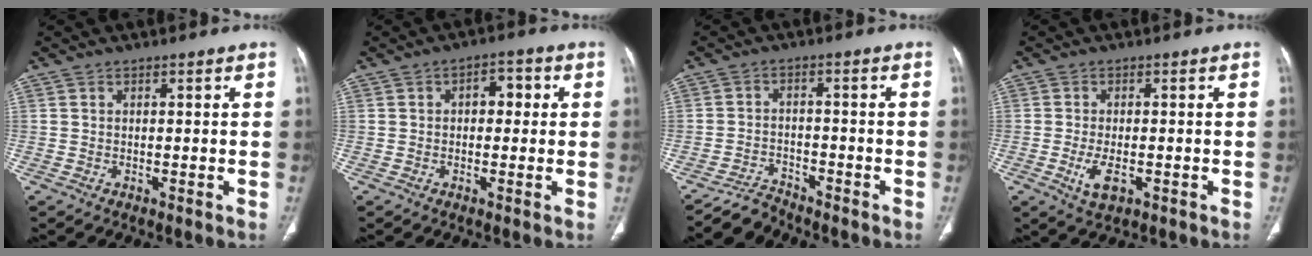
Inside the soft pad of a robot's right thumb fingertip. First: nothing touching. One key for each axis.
{"total": 4.5, "fx": 0.6, "fy": 2.9, "fz": 3.4, "tx": -0.025, "ty": 0.012, "tz": 0.003}
{"total": 3.9, "fx": -3.8, "fy": 0.8, "fz": -0.4, "tx": 0.003, "ty": 0.020, "tz": -0.069}
{"total": 4.6, "fx": -1.5, "fy": 2.2, "fz": 3.8, "tx": -0.073, "ty": -0.003, "tz": -0.020}